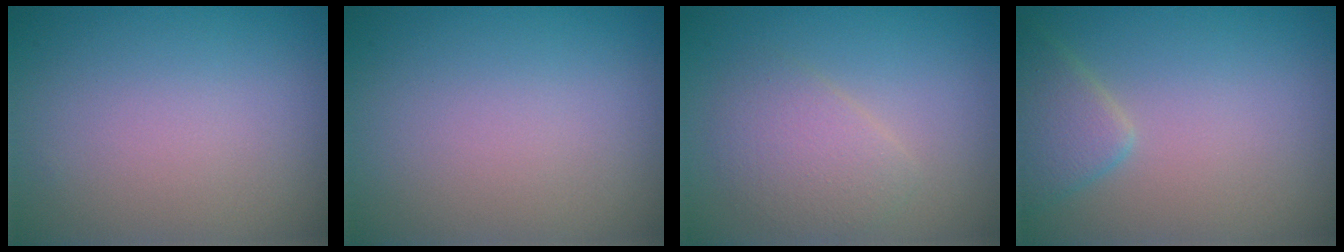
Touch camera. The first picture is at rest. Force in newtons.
{"total": 0.0}
{"total": 2.8, "press": 2.8, "slide": 0.0}
{"total": 2.7, "press": 2.7, "slide": 0.2}